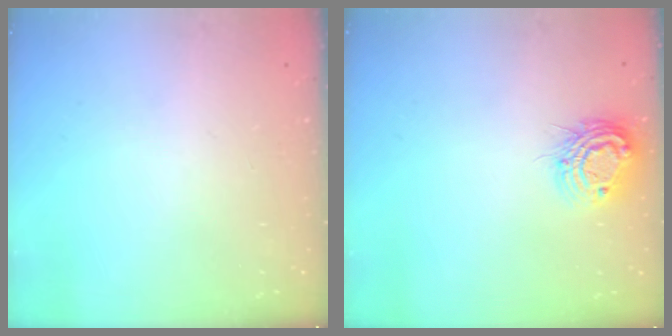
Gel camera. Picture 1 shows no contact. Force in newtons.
{"total": 10.4, "press": 10.3, "slide": 0.9}